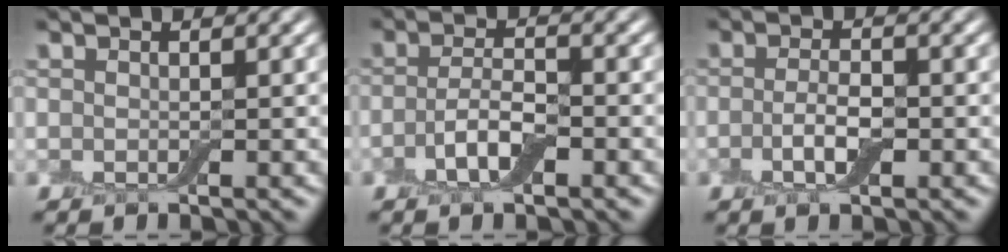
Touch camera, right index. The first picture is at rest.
{"total": 3.1, "force": [-1.2, 1.1, 2.6], "torque": [-0.057, 0.001, -0.028]}
{"total": 2.5, "force": [-0.7, 1.0, 2.2], "torque": [-0.046, -0.001, -0.017]}